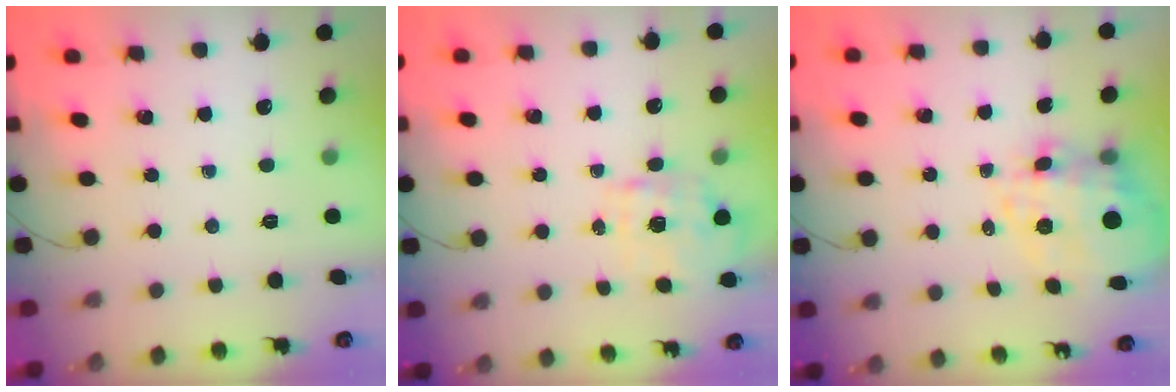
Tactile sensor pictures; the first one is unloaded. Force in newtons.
{"total": 1.9, "press": 1.8, "slide": 0.6}
{"total": 8.7, "press": 8.2, "slide": 3.0}